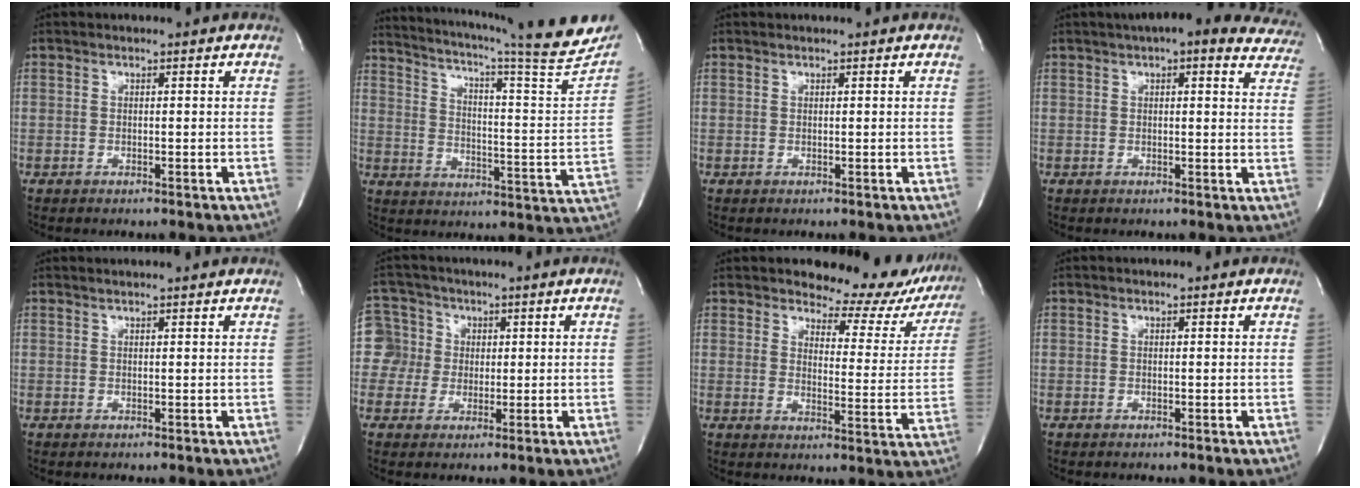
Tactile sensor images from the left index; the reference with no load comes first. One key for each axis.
{"total": 22.2, "fx": 18.7, "fy": 0.8, "fz": 12.0, "tx": -0.194, "ty": -0.053, "tz": 0.243}
{"total": 0.0}
{"total": 17.3, "fx": 14.6, "fy": 4.8, "fz": 7.9, "tx": -0.088, "ty": 0.019, "tz": 0.154}
{"total": 2.9, "fx": 2.7, "fy": -0.4, "fz": 0.9, "tx": -0.016, "ty": 0.012, "tz": 0.033}
{"total": 6.7, "fx": 0.9, "fy": 6.6, "fz": -0.6, "tx": 0.018, "ty": 0.024, "tz": 0.019}
{"total": 15.6, "fx": 14.4, "fy": 4.5, "fz": 4.0, "tx": -0.023, "ty": -0.070, "tz": 0.145}
{"total": 0.0}